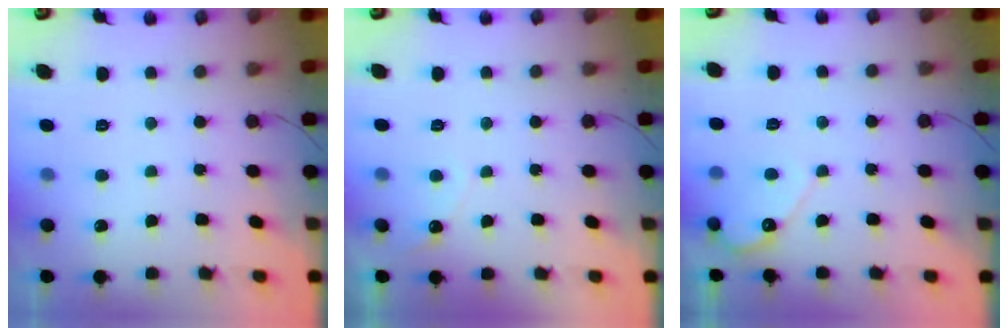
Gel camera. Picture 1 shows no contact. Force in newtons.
{"total": 3.6, "press": 3.6, "slide": 0.1}
{"total": 4.9, "press": 4.9, "slide": 0.4}